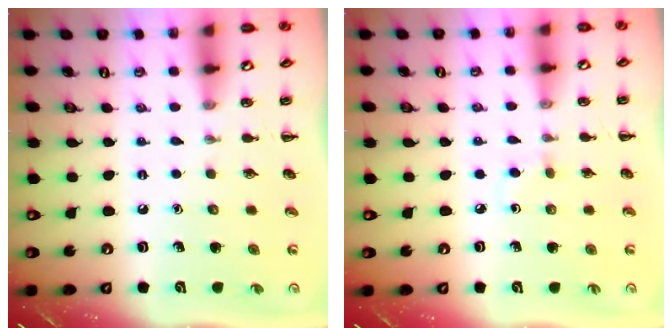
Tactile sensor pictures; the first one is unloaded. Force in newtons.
{"total": 2.3, "press": 2.1, "slide": 1.0}